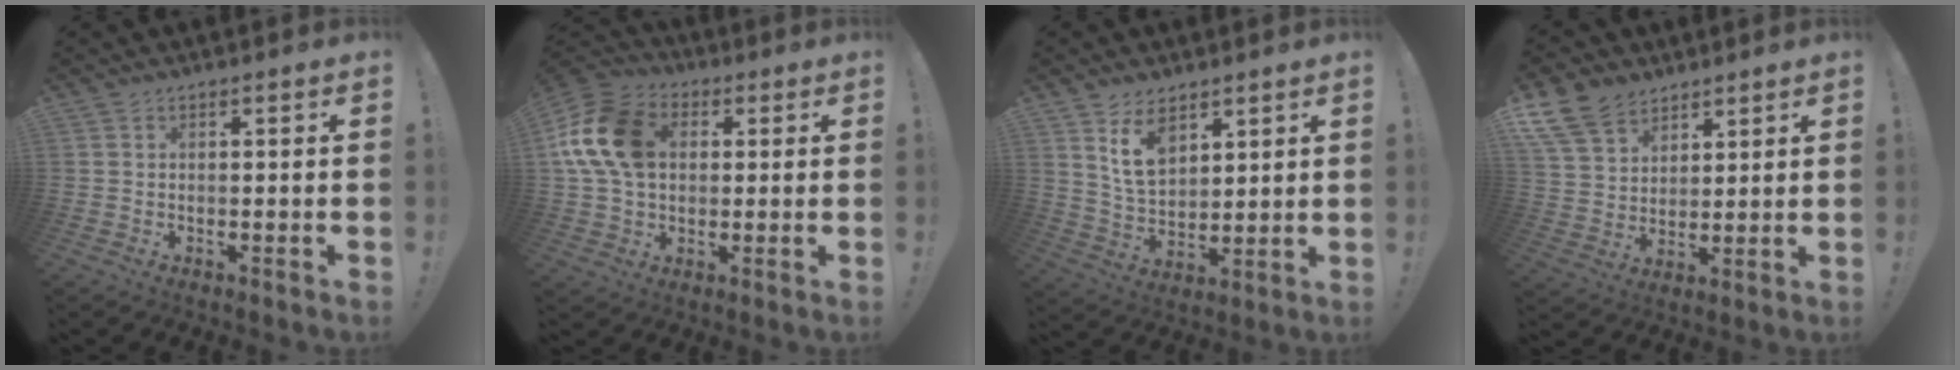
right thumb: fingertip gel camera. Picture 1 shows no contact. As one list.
[{"total": 17.3, "force": [3.2, 12.9, 11.1], "torque": [-0.205, 0.008, 0.067]}, {"total": 10.1, "force": [6.4, 6.4, 4.5], "torque": [-0.077, -0.034, 0.126]}, {"total": 12.4, "force": [8.4, 8.1, 4.4], "torque": [-0.094, -0.048, 0.168]}]